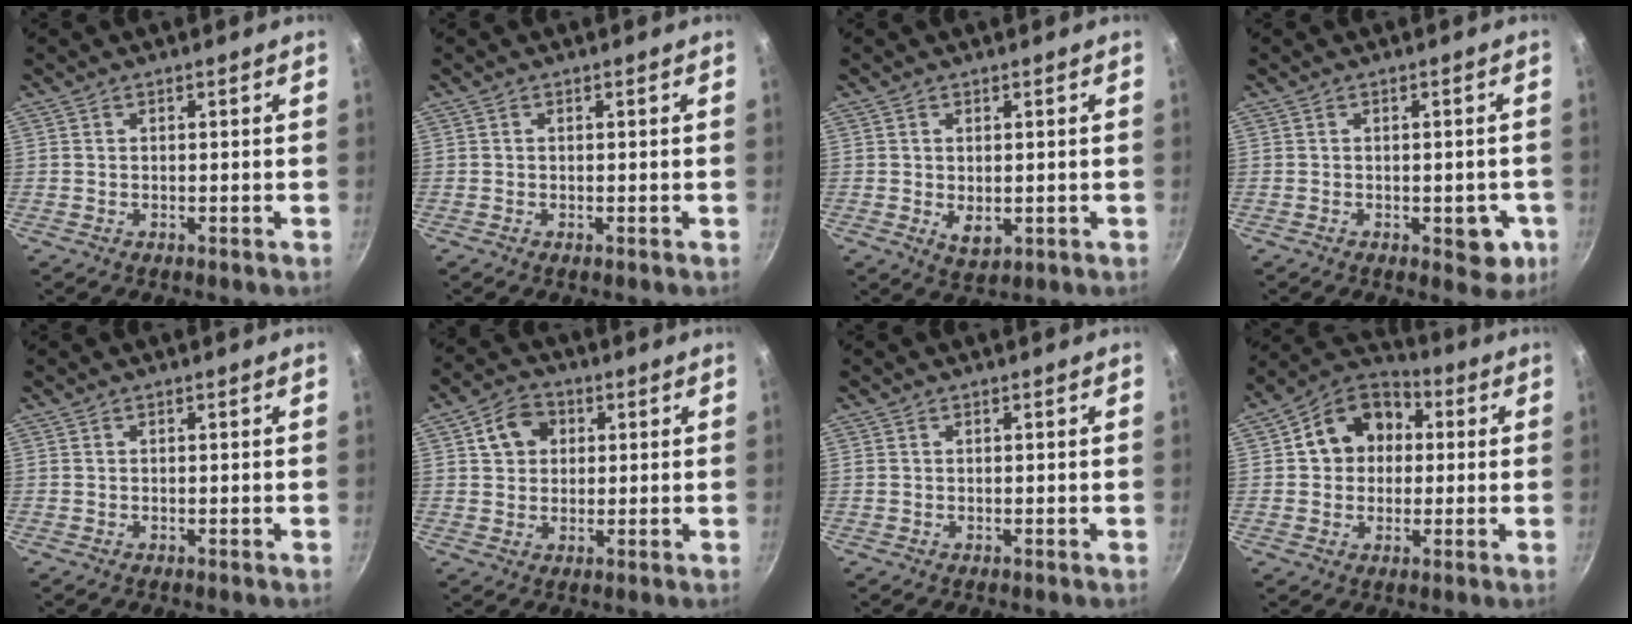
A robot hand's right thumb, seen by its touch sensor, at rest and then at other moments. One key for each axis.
{"total": 0.0}
{"total": 3.7, "fx": -0.2, "fy": 2.4, "fz": 2.9, "tx": -0.047, "ty": -0.012, "tz": 0.004}
{"total": 5.9, "fx": -1.9, "fy": 3.2, "fz": 4.6, "tx": -0.025, "ty": 0.007, "tz": -0.020}
{"total": 0.0}
{"total": 6.8, "fx": 2.0, "fy": 5.7, "fz": 3.2, "tx": -0.025, "ty": 0.011, "tz": 0.026}
{"total": 0.0}
{"total": 12.7, "fx": 1.9, "fy": 10.5, "fz": 6.9, "tx": -0.074, "ty": 0.026, "tz": 0.012}